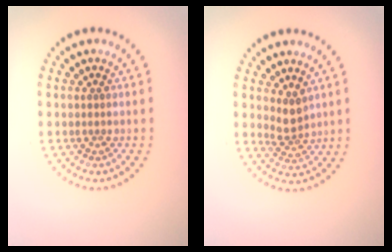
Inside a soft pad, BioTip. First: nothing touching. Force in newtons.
{"total": 2.1, "press": 1.6, "slide": 1.3}